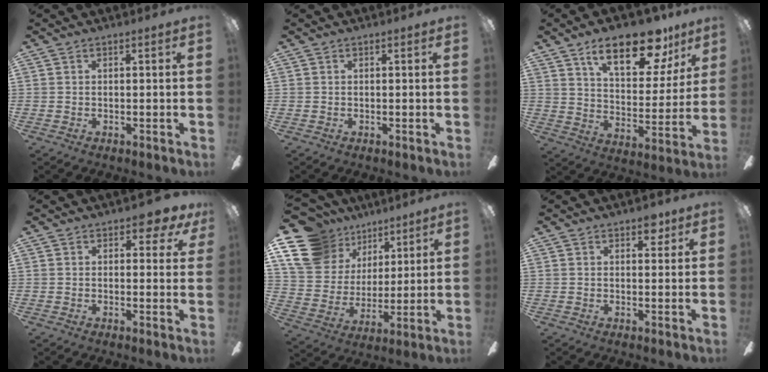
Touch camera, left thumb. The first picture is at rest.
{"total": 0.0}
{"total": 20.9, "force": [13.3, 9.3, 13.2], "torque": [-0.188, -0.067, 0.217]}
{"total": 4.2, "force": [2.6, 2.2, 2.5], "torque": [-0.021, -0.007, 0.042]}
{"total": 19.0, "force": [11.4, 13.2, 7.4], "torque": [-0.162, -0.054, 0.220]}
{"total": 3.5, "force": [2.4, 1.9, 1.7], "torque": [-0.004, -0.008, 0.036]}